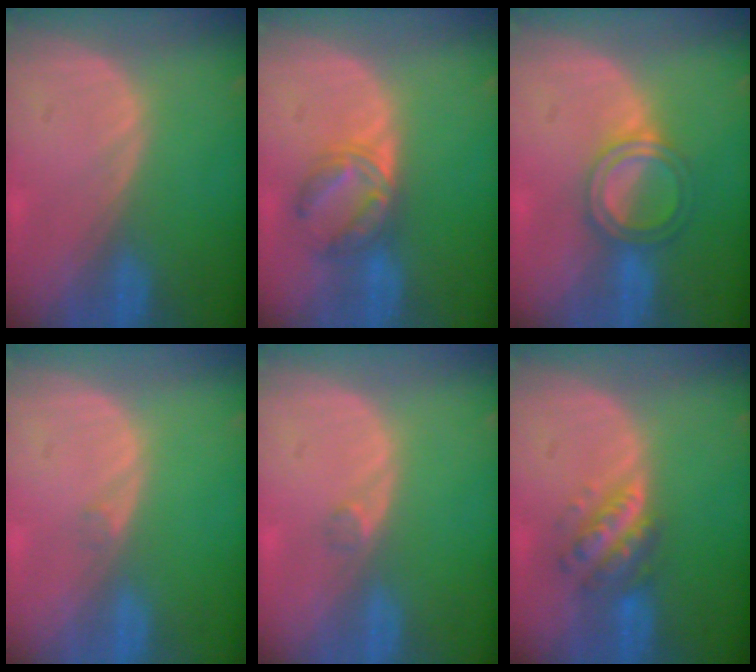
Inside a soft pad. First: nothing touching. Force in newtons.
{"total": 5.7, "press": 5.6, "slide": 0.9}
{"total": 4.9, "press": 4.9, "slide": 0.3}
{"total": 0.5, "press": 0.5, "slide": 0.1}
{"total": 1.2, "press": 1.0, "slide": 0.7}
{"total": 5.8, "press": 5.3, "slide": 2.4}